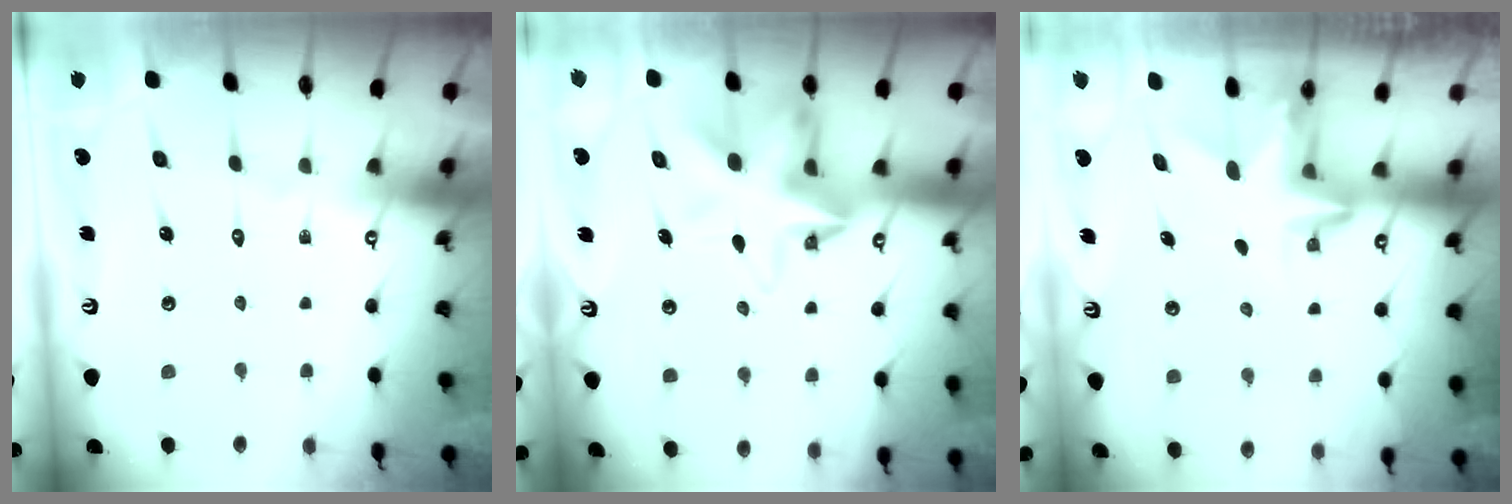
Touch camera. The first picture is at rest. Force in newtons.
{"total": 10.6, "press": 10.4, "slide": 1.9}
{"total": 3.0, "press": 3.0, "slide": 0.2}